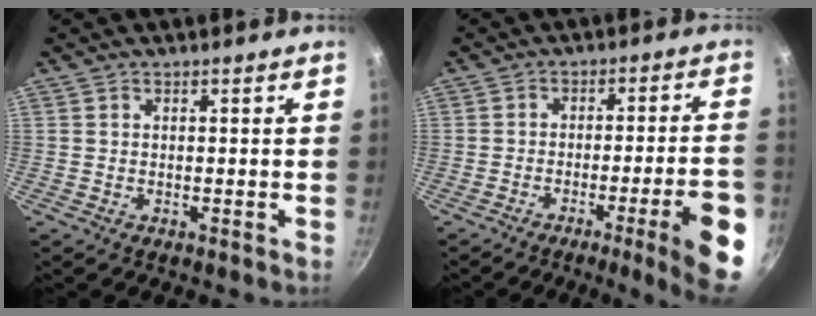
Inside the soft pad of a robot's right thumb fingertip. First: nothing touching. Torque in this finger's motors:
{"motor_torque": [2.02, 2.99, 1.38, -1.39, 0.07]}